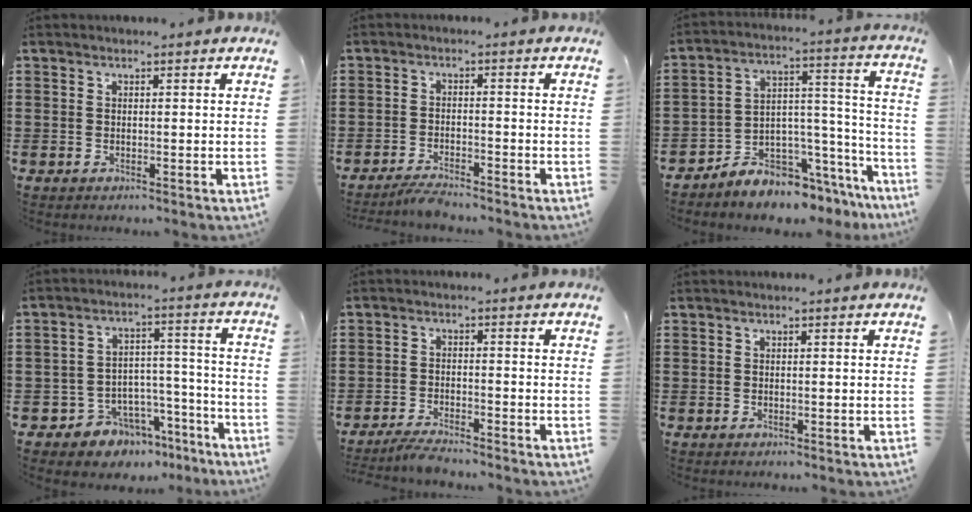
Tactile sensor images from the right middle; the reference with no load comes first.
{"total": 2.6, "force": [-2.5, 0.0, 0.6], "torque": [-0.013, 0.001, -0.051]}
{"total": 5.7, "force": [-5.5, 1.7, -0.2], "torque": [0.001, 0.000, -0.105]}
{"total": 6.2, "force": [-5.2, 3.3, 0.4], "torque": [-0.014, 0.026, -0.098]}
{"total": 2.8, "force": [-2.7, 0.0, 0.7], "torque": [-0.015, 0.001, -0.054]}
{"total": 0.0}